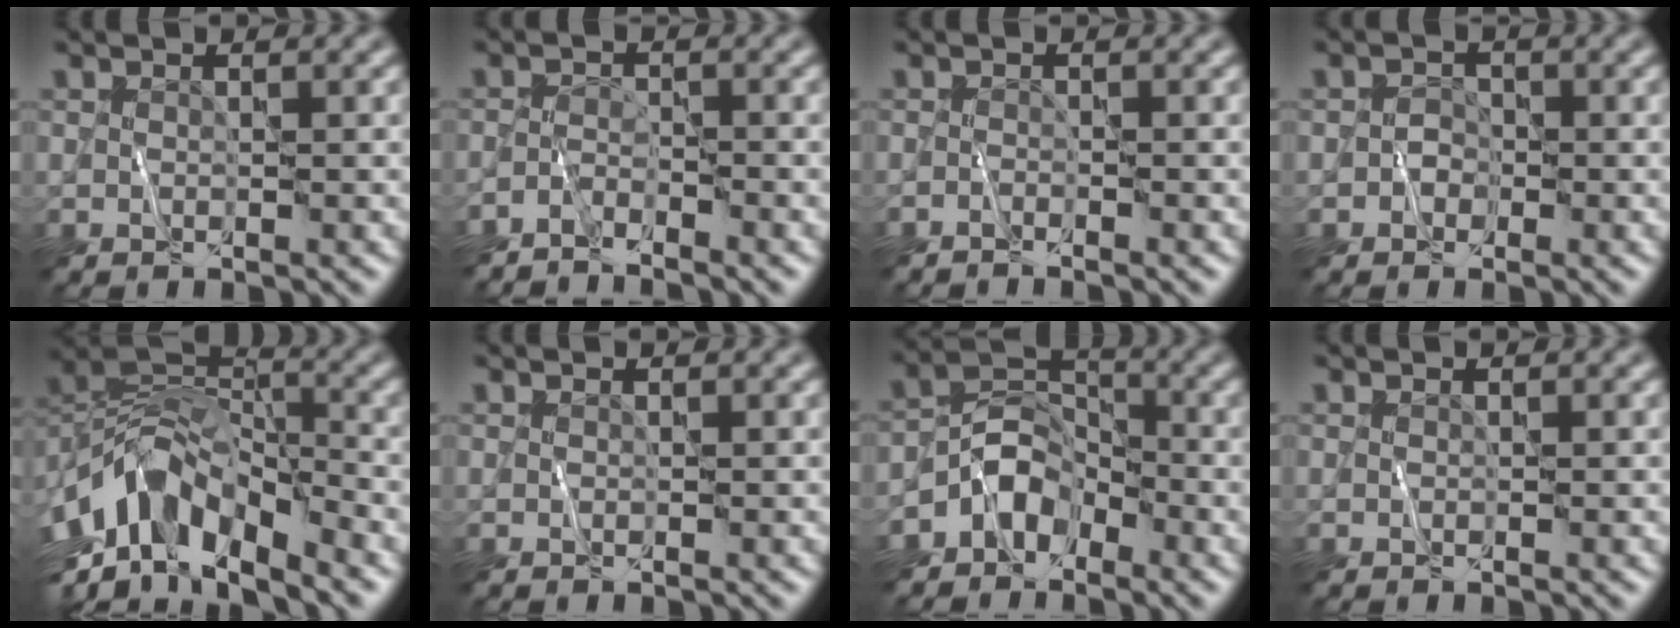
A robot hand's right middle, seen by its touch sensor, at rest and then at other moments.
{"total": 2.1, "force": [-2.0, 0.1, 0.5], "torque": [-0.013, 0.001, -0.048]}
{"total": 0.9, "force": [-0.9, -0.1, 0.1], "torque": [-0.001, 0.001, -0.020]}
{"total": 0.9, "force": [-0.4, 0.8, 0.2], "torque": [0.003, 0.006, -0.009]}
{"total": 11.8, "force": [-5.2, 5.2, 9.2], "torque": [-0.161, 0.006, -0.109]}
{"total": 0.0}
{"total": 4.2, "force": [-2.6, 2.7, 1.8], "torque": [-0.021, 0.006, -0.060]}
{"total": 0.0}